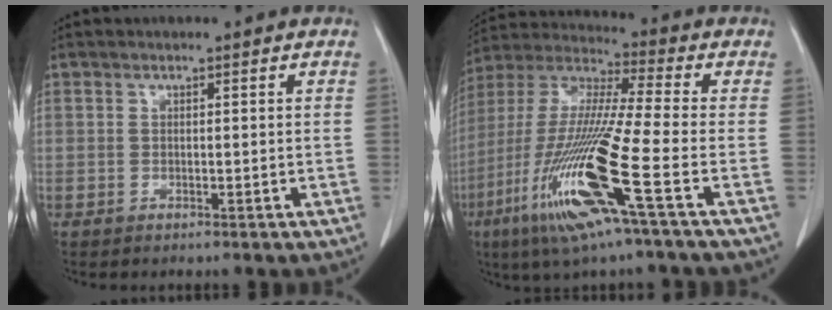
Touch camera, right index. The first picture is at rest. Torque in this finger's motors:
{"motor_torque": [1.92, -0.22, 0.89, 0.19]}